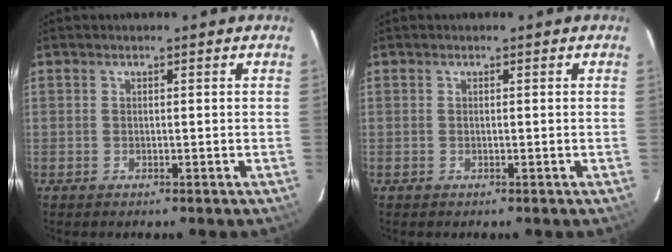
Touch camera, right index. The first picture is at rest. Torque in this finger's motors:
{"motor_torque": [0.00, 0.00, 0.03, 0.01]}